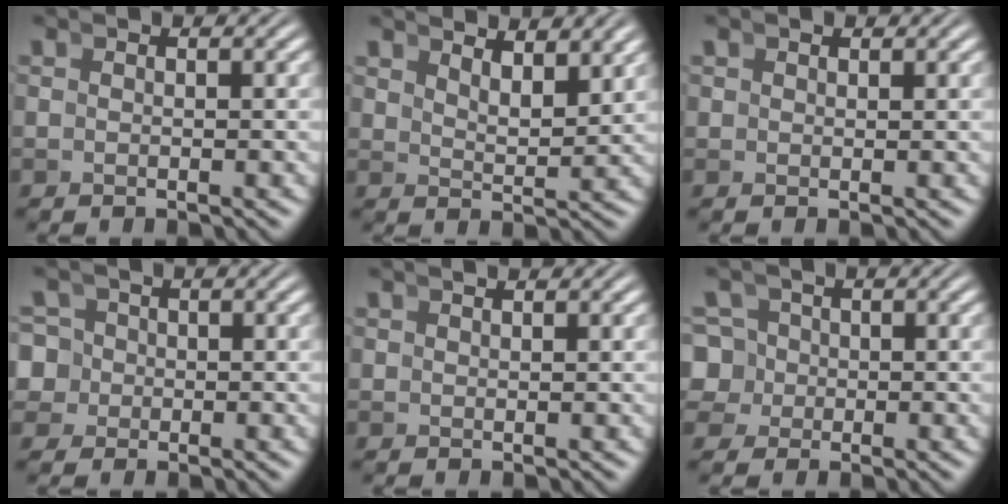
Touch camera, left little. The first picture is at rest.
{"total": 3.4, "force": [3.1, 0.1, 1.2], "torque": [-0.007, -0.008, 0.054]}
{"total": 0.5, "force": [0.5, -0.1, -0.1], "torque": [0.007, -0.006, 0.015]}
{"total": 5.1, "force": [-0.7, 4.8, 1.6], "torque": [-0.041, -0.022, -0.011]}
{"total": 0.8, "force": [0.7, -0.5, -0.1], "torque": [0.013, -0.001, 0.017]}
{"total": 6.2, "force": [-0.7, 5.8, 2.0], "torque": [-0.049, -0.023, -0.011]}